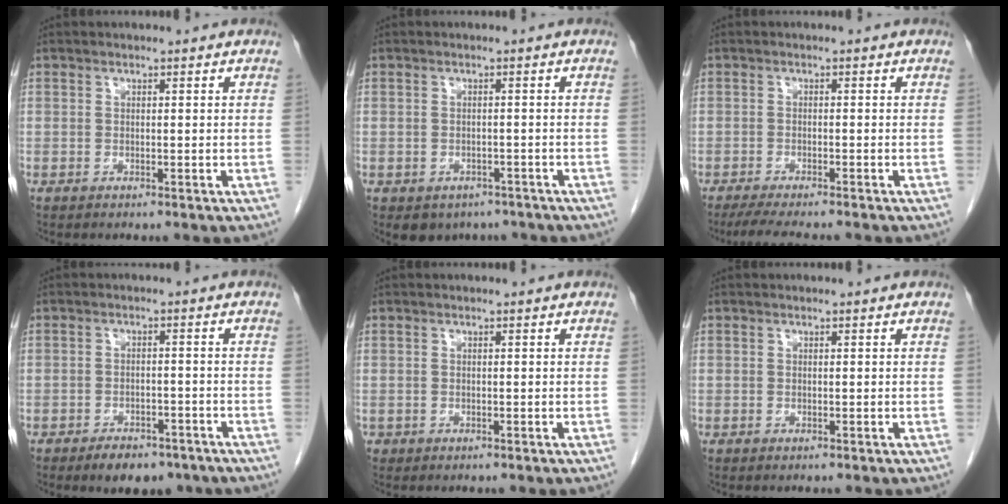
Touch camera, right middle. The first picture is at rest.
{"total": 5.0, "force": [-3.8, 3.1, 0.8], "torque": [0.003, 0.010, -0.048]}
{"total": 6.8, "force": [-5.8, 0.4, 3.4], "torque": [-0.049, -0.017, -0.093]}
{"total": 6.4, "force": [-4.9, 2.9, 2.9], "torque": [-0.037, 0.002, -0.067]}
{"total": 0.0}
{"total": 0.0}